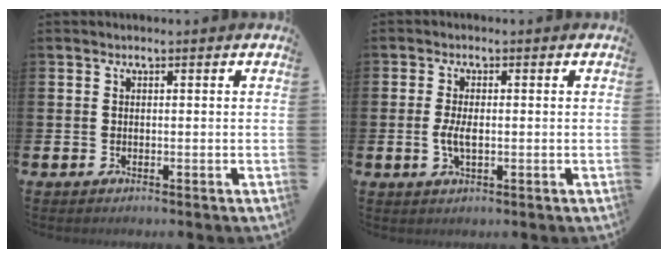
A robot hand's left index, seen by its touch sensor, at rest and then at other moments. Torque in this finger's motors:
{"motor_torque": [0.69, 0.09, 0.03, 0.03]}